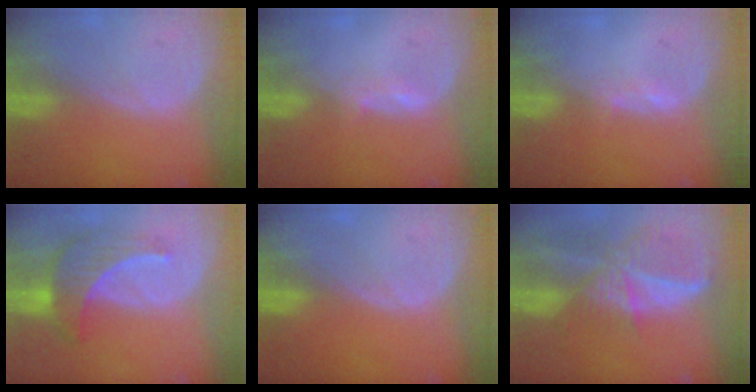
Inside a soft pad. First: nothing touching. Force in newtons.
{"total": 1.3, "press": 1.2, "slide": 0.5}
{"total": 1.0, "press": 0.8, "slide": 0.5}
{"total": 7.4, "press": 6.8, "slide": 2.8}
{"total": 0.0}
{"total": 9.4, "press": 8.1, "slide": 4.7}